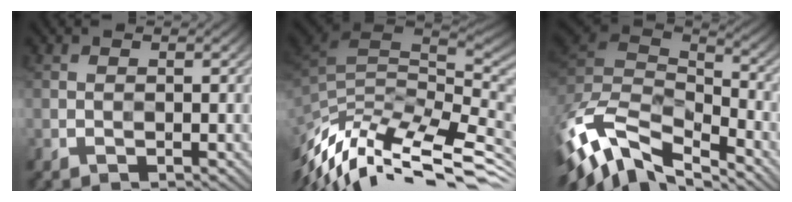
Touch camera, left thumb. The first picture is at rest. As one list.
[{"total": 13.3, "force": [-4.0, 5.3, 11.5], "torque": [-0.241, -0.005, -0.053]}, {"total": 13.4, "force": [-6.8, 6.1, 9.7], "torque": [-0.247, -0.016, -0.111]}]